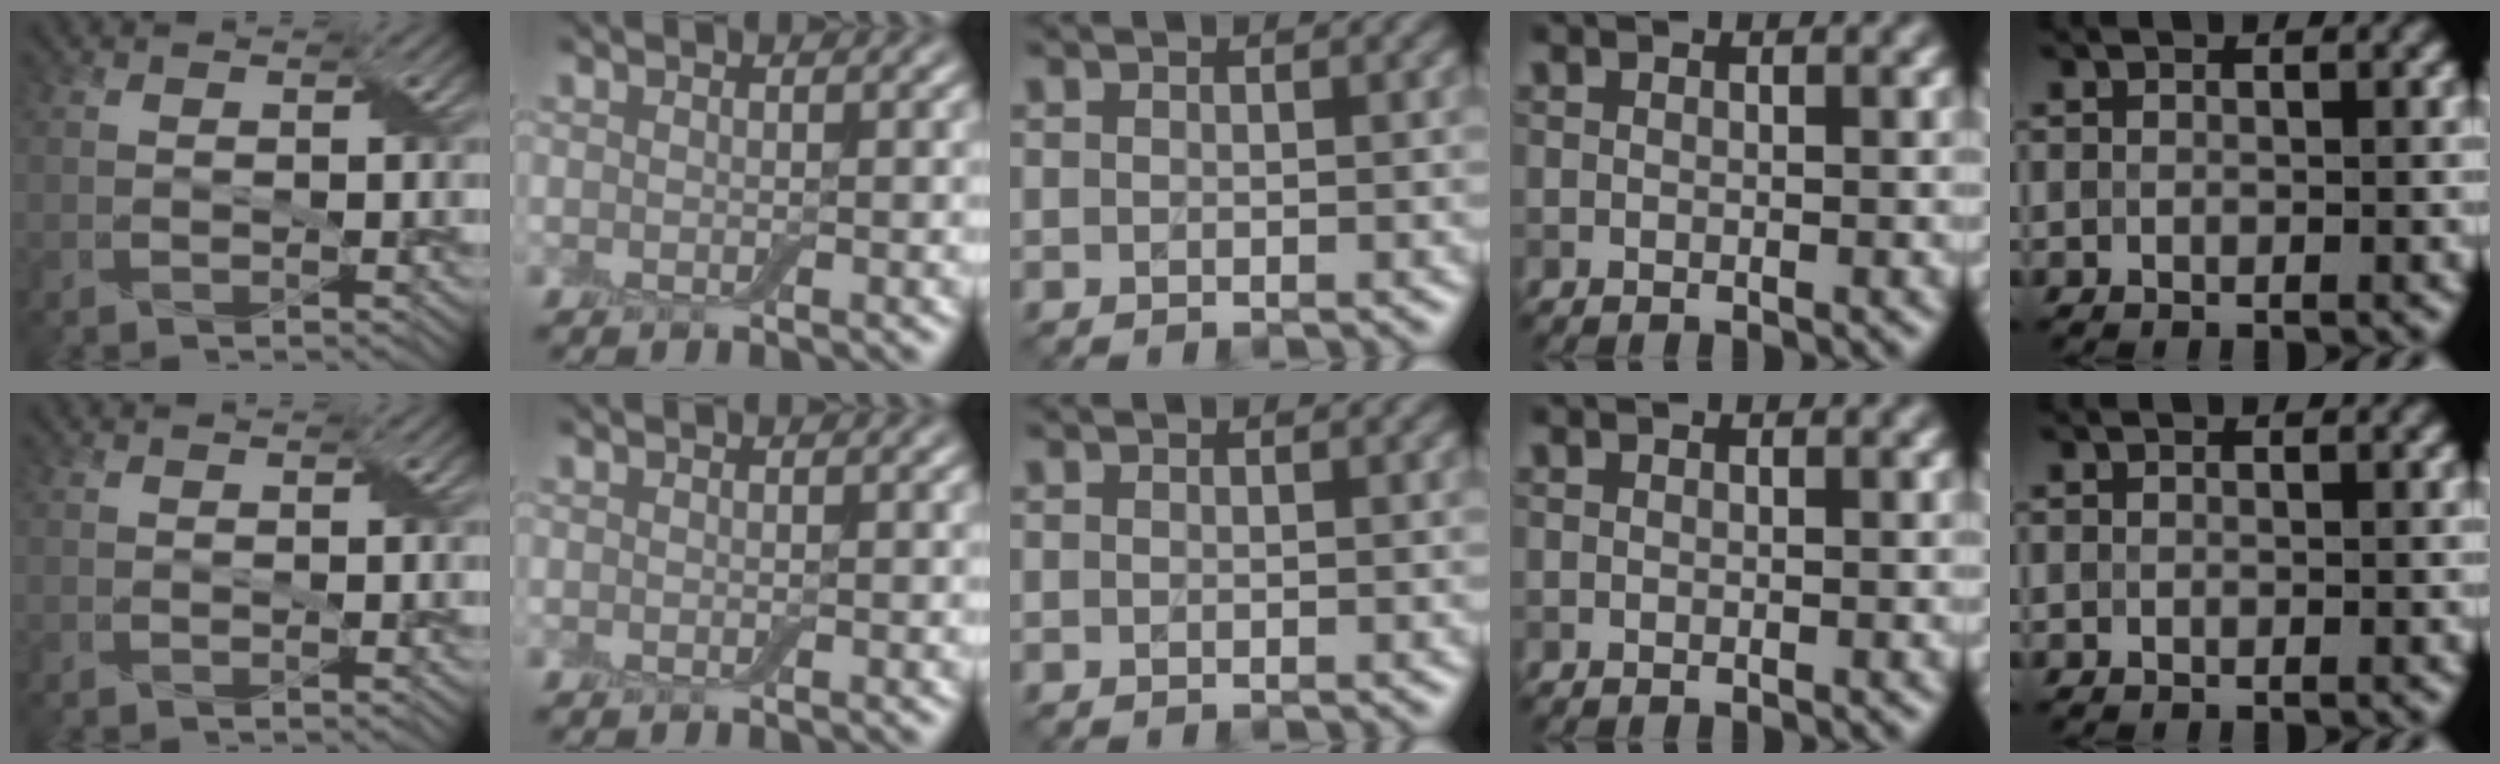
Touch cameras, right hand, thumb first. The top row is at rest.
{}